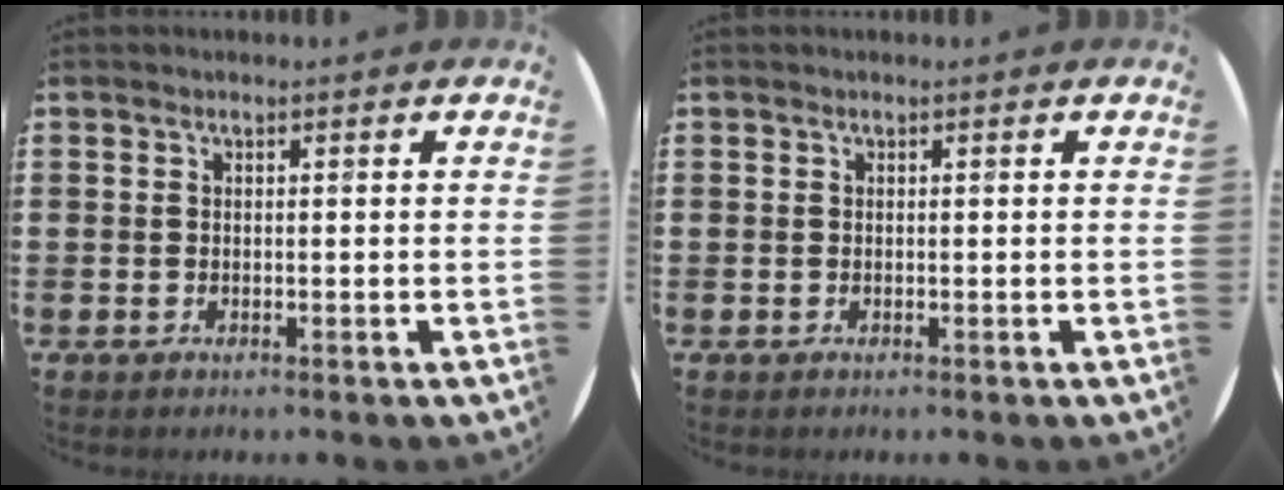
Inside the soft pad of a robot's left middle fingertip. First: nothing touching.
{"total": 0.0}